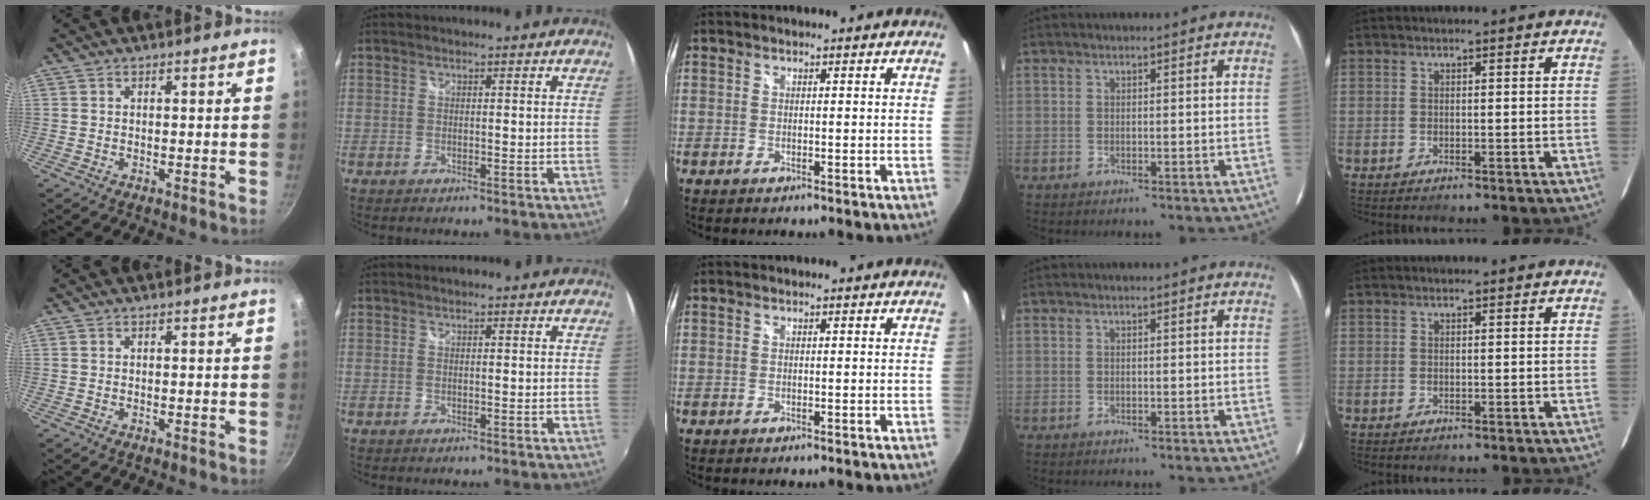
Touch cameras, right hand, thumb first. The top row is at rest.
{}